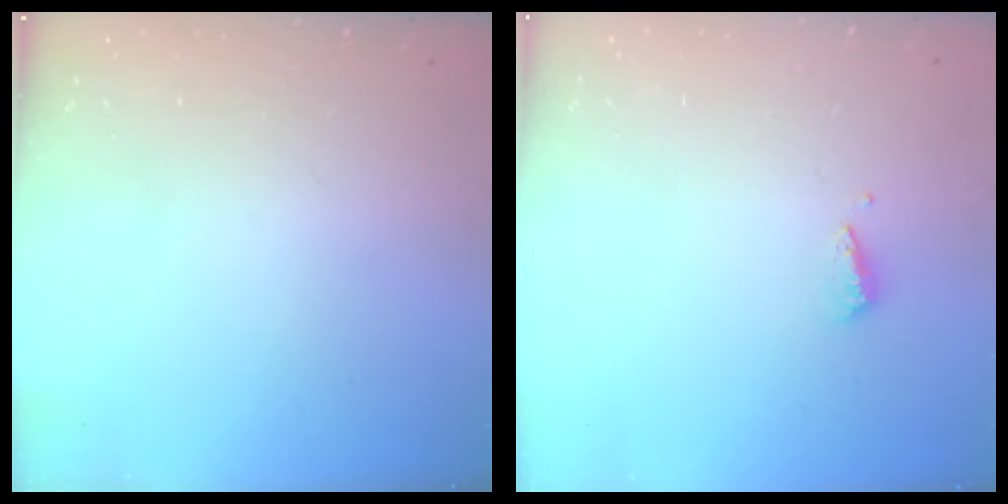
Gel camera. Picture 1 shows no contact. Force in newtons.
{"total": 2.9, "press": 2.9, "slide": 0.4}